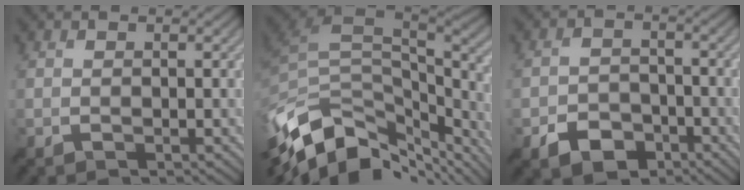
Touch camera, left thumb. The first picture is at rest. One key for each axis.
{"total": 13.7, "fx": -6.5, "fy": 7.6, "fz": 9.3, "tx": -0.230, "ty": -0.018, "tz": -0.110}
{"total": 4.8, "fx": -2.8, "fy": 3.2, "fz": 2.1, "tx": -0.043, "ty": 0.000, "tz": -0.055}